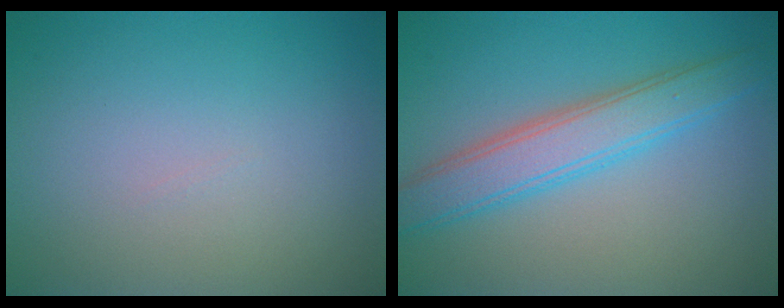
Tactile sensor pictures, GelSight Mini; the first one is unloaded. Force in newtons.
{"total": 4.2, "press": 4.2, "slide": 0.5}